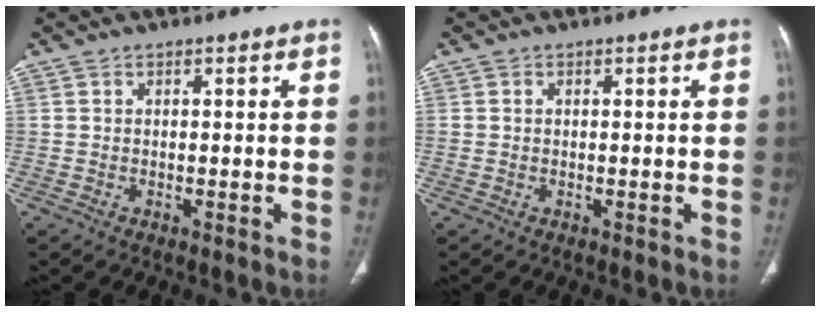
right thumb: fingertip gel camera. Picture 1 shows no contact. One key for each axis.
{"total": 0.6, "fx": 0.0, "fy": 0.5, "fz": 0.2, "tx": -0.004, "ty": 0.003, "tz": 0.001}